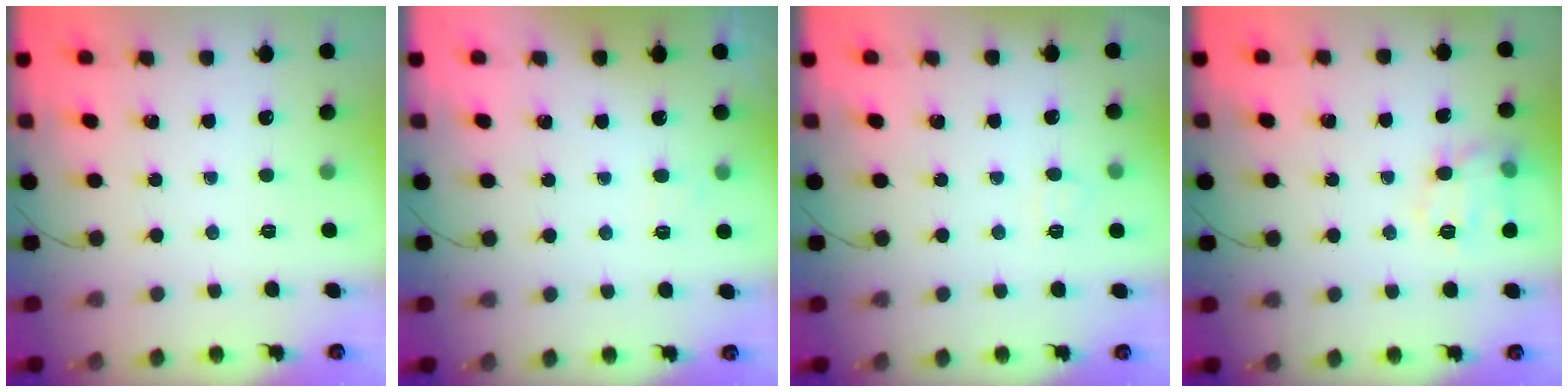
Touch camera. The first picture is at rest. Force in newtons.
{"total": 3.8, "press": 3.6, "slide": 1.1}
{"total": 4.7, "press": 4.5, "slide": 1.1}
{"total": 11.1, "press": 11.1, "slide": 0.3}